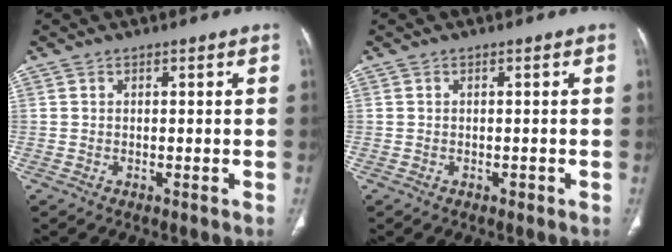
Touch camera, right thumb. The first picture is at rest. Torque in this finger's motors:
{"motor_torque": [0.03, 0.11, -0.25, 0.21, 0.02]}